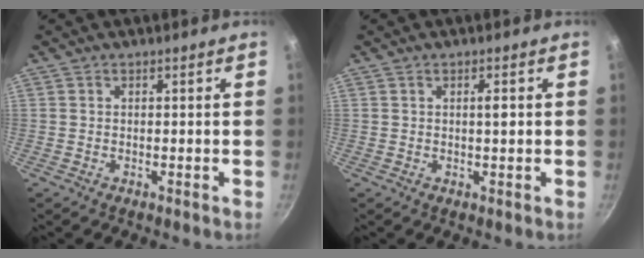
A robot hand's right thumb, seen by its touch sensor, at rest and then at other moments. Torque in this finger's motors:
{"motor_torque": [0.21, 0.69, 0.39, 0.10, 0.05]}